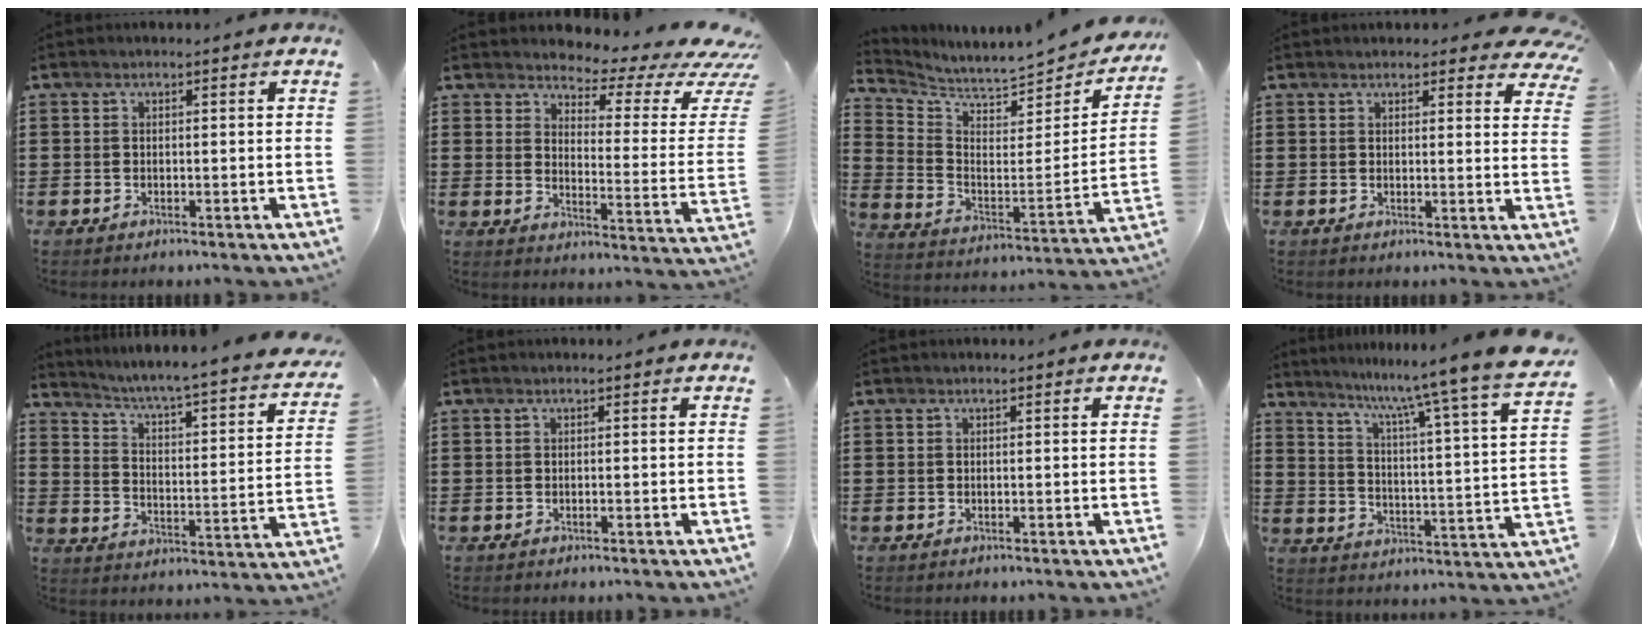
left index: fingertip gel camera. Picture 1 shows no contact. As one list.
[{"total": 4.1, "force": [3.4, 1.2, 2.0], "torque": [-0.044, -0.031, 0.051]}, {"total": 4.7, "force": [4.6, 0.4, 1.1], "torque": [-0.050, -0.051, 0.074]}, {"total": 3.6, "force": [3.2, 1.2, 1.1], "torque": [-0.015, -0.010, 0.057]}, {"total": 3.0, "force": [2.4, -1.0, 1.6], "torque": [-0.048, -0.043, 0.022]}, {"total": 0.0}, {"total": 0.0}, {"total": 7.8, "force": [6.6, -2.0, 3.7], "torque": [-0.083, -0.074, 0.096]}]